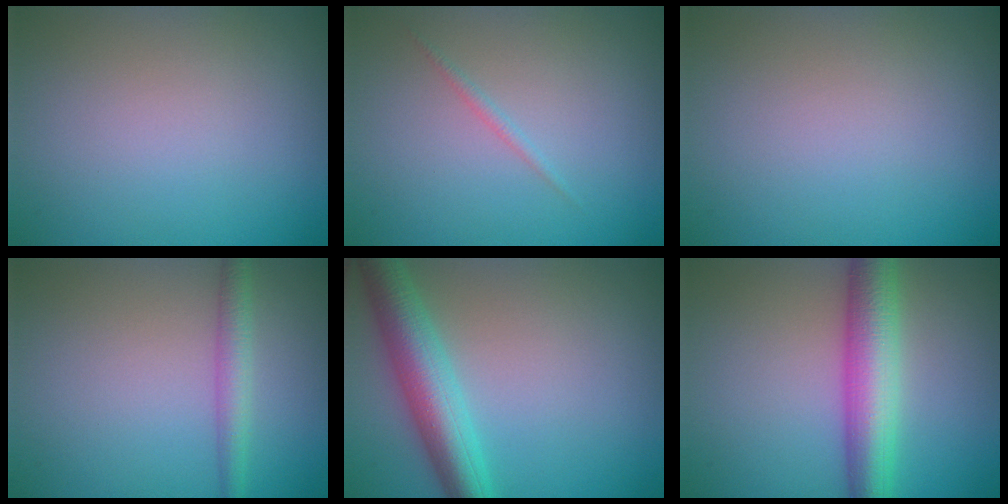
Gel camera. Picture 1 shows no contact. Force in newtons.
{"total": 0.6, "press": 0.6, "slide": 0.1}
{"total": 0.0}
{"total": 2.3, "press": 2.3, "slide": 0.1}
{"total": 6.0, "press": 6.0, "slide": 0.1}
{"total": 6.4, "press": 6.4, "slide": 0.1}